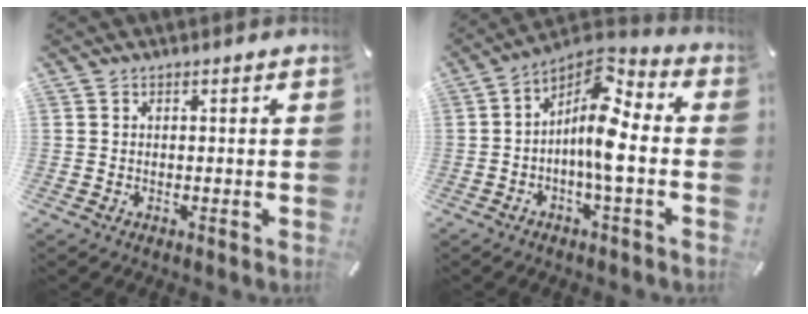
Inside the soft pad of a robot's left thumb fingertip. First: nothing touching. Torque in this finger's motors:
{"motor_torque": [0.23, 0.01, 0.78, 0.78, 0.19]}